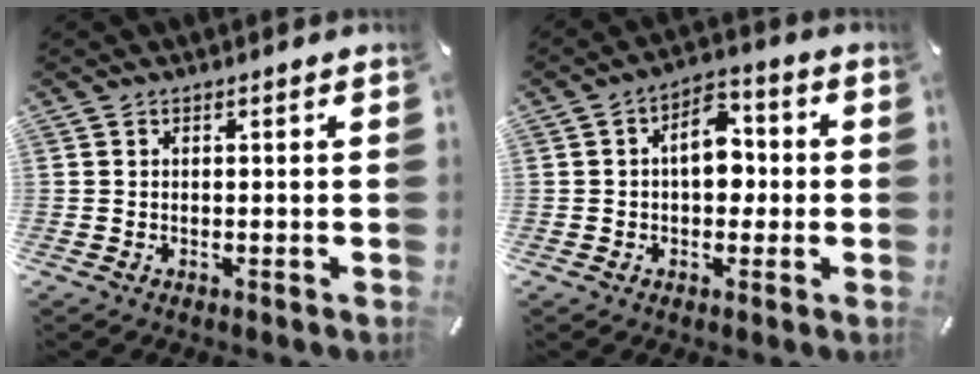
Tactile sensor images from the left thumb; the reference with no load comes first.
{"total": 8.5, "force": [0.0, 5.6, 6.4], "torque": [-0.078, 0.005, -0.006]}